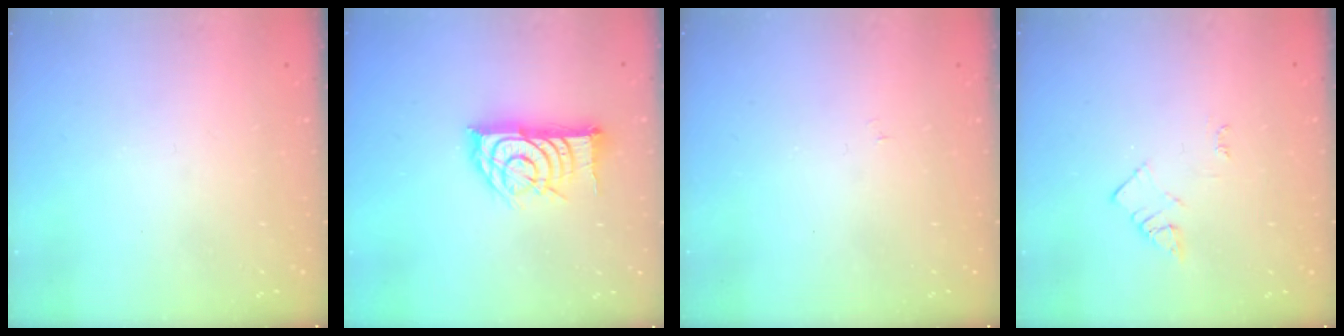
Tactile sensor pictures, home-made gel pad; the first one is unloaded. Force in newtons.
{"total": 16.3, "press": 16.3, "slide": 0.4}
{"total": 3.0, "press": 3.0, "slide": 0.3}
{"total": 3.3, "press": 3.3, "slide": 0.4}